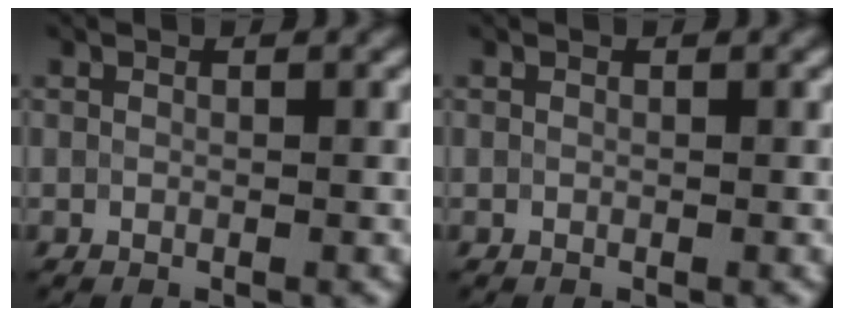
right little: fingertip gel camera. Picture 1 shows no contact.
{"total": 0.0}